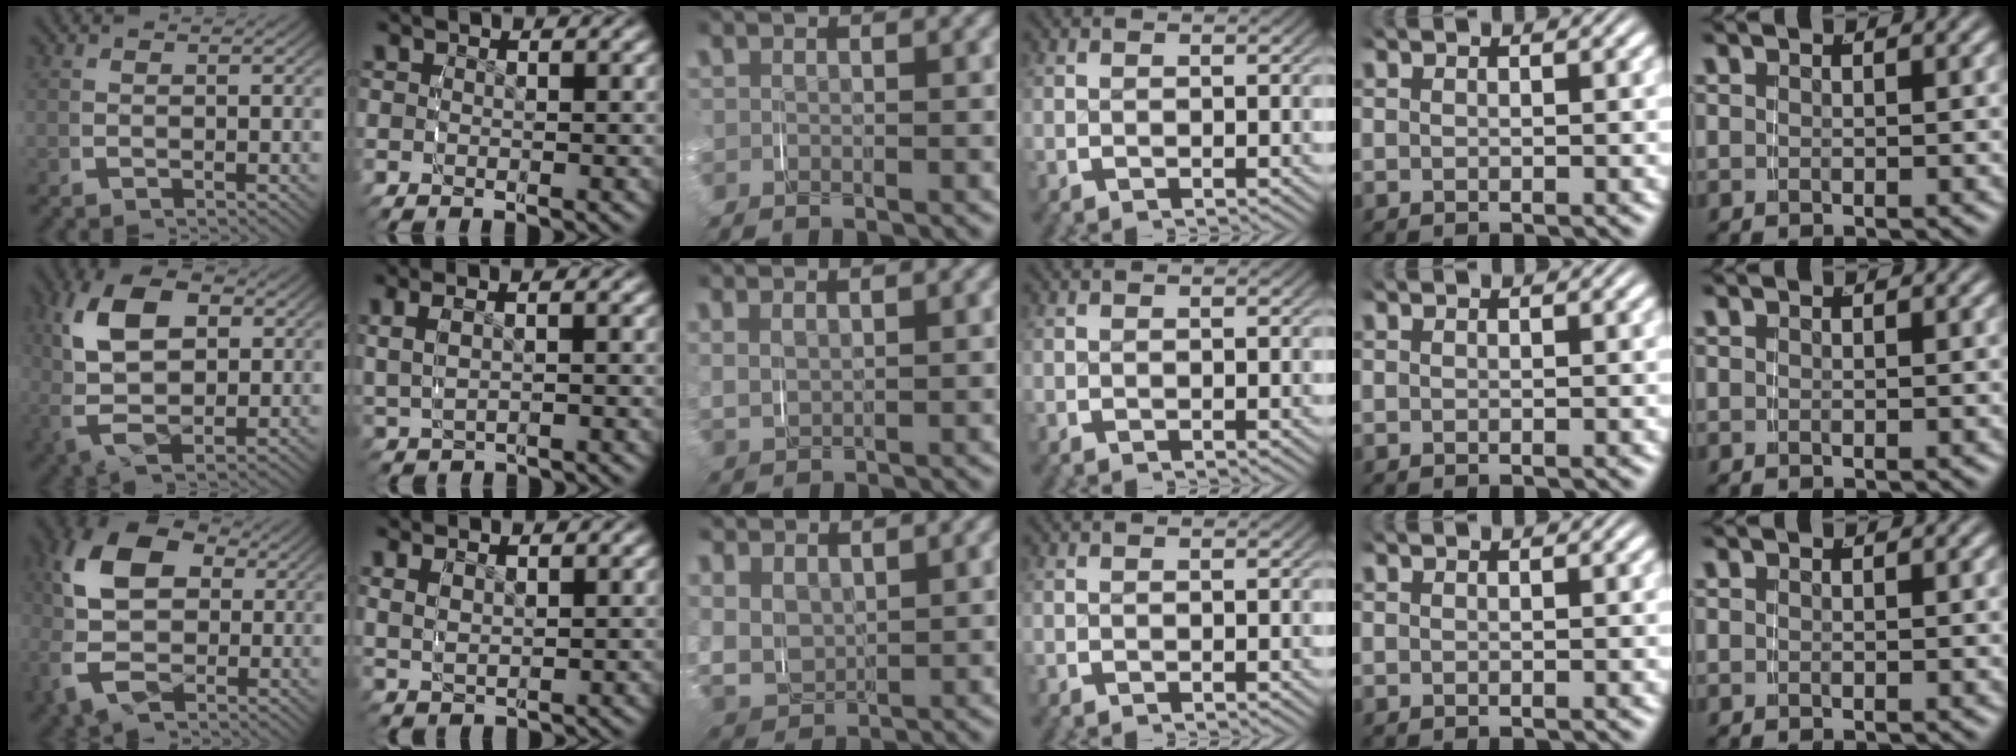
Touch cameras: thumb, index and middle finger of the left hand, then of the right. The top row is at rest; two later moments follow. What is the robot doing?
{"motion": "grasp_and_lifting", "object": "jacket"}